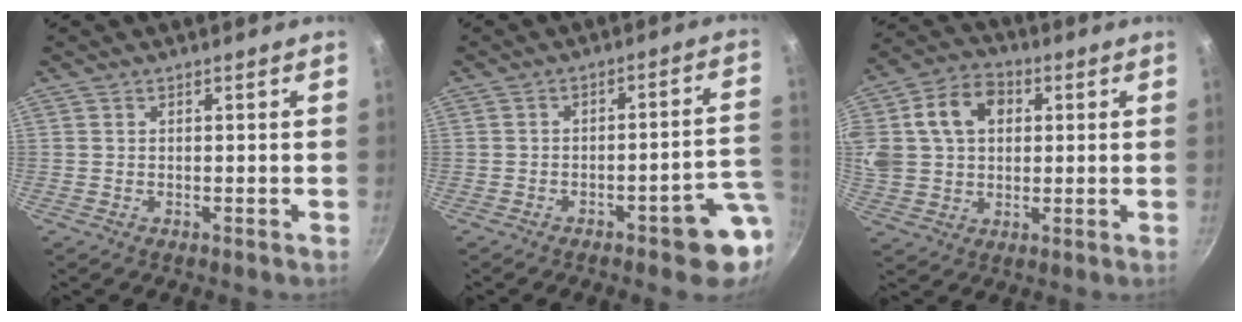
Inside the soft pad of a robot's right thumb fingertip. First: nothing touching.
{"total": 9.7, "force": [-3.4, 2.8, 8.6], "torque": [-0.071, 0.035, -0.039]}
{"total": 18.8, "force": [4.7, 14.4, 11.2], "torque": [-0.230, 0.034, 0.079]}